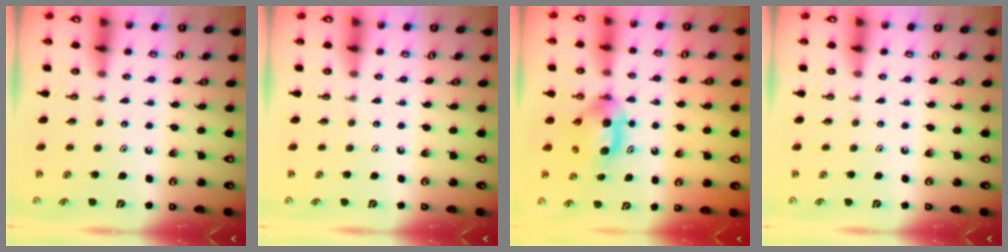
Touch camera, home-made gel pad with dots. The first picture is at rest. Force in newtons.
{"total": 0.0}
{"total": 6.5, "press": 6.0, "slide": 2.5}
{"total": 0.0}